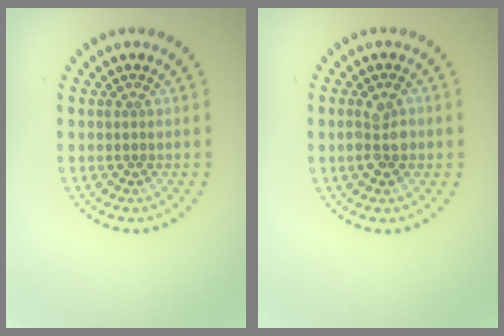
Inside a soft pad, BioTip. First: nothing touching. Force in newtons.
{"total": 2.5, "press": 2.4, "slide": 0.4}